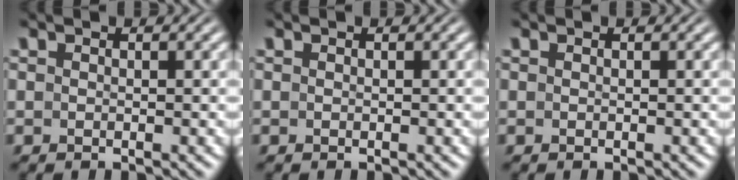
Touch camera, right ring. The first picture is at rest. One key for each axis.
{"total": 0.0}
{"total": 0.0}